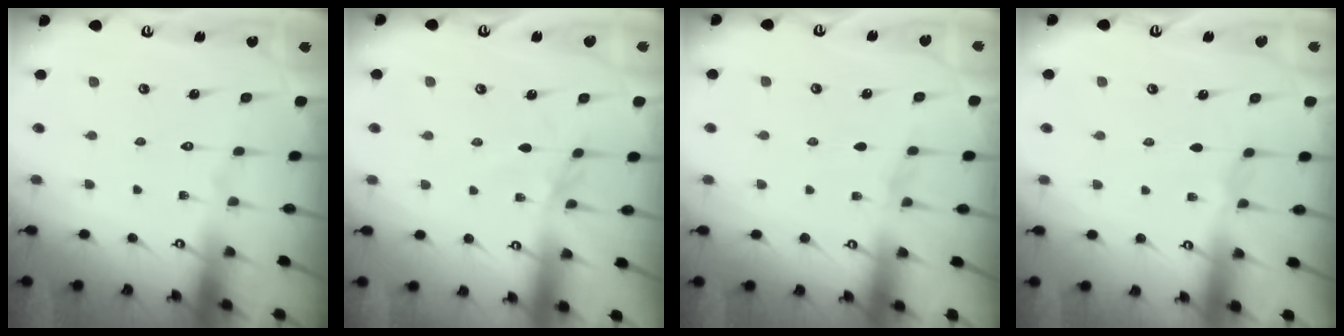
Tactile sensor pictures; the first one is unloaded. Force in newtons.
{"total": 2.1, "press": 2.0, "slide": 0.4}
{"total": 2.2, "press": 2.2, "slide": 0.3}
{"total": 2.3, "press": 2.3, "slide": 0.4}